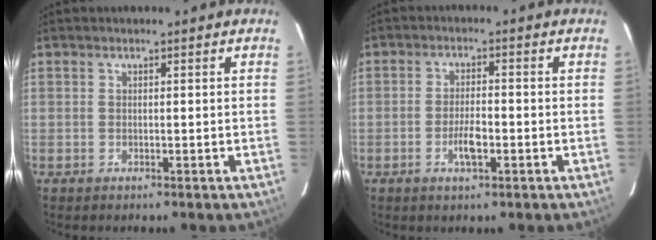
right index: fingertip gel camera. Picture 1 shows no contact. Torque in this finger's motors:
{"motor_torque": [0.66, 0.01, 0.08, 0.07]}